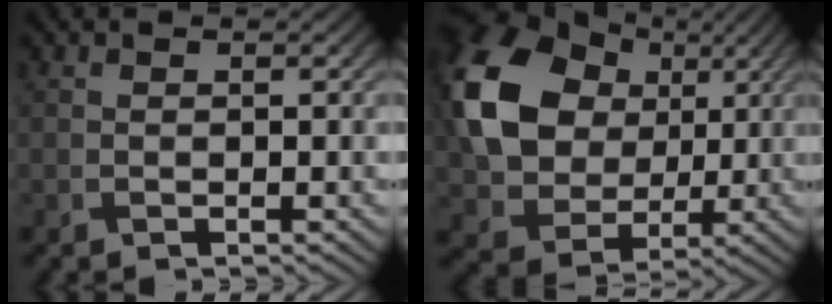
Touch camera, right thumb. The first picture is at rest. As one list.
[{"total": 15.0, "force": [3.2, 11.8, 8.7], "torque": [-0.200, 0.017, 0.045]}]